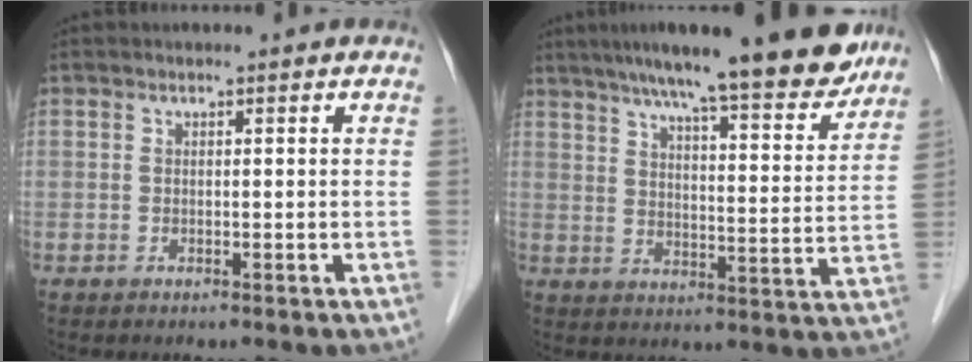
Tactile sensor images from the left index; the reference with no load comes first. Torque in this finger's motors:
{"motor_torque": [0.63, -0.81, 0.94, 0.21]}